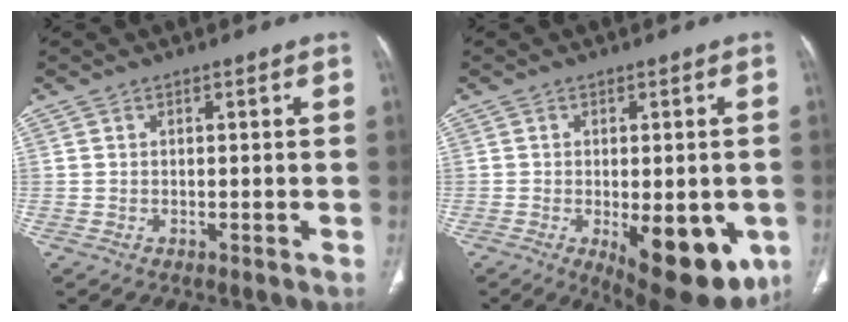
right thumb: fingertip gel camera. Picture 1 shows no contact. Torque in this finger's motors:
{"motor_torque": [1.71, 2.79, 0.71, -0.80, 0.27]}